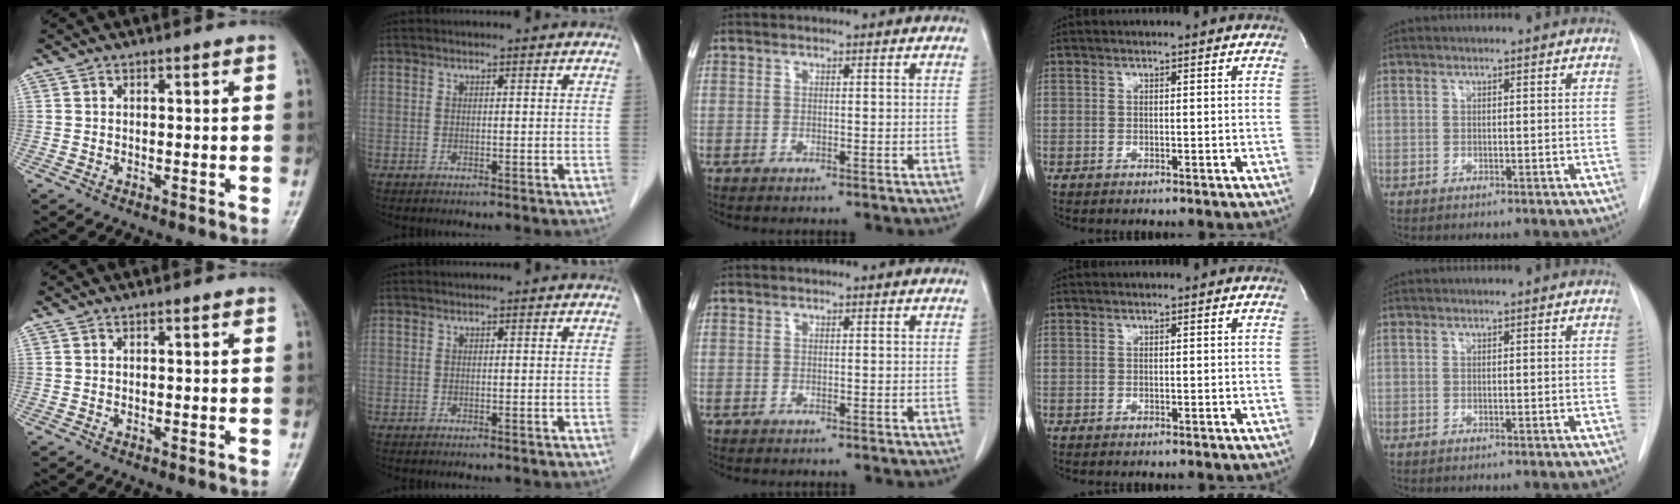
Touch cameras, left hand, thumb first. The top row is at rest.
{}